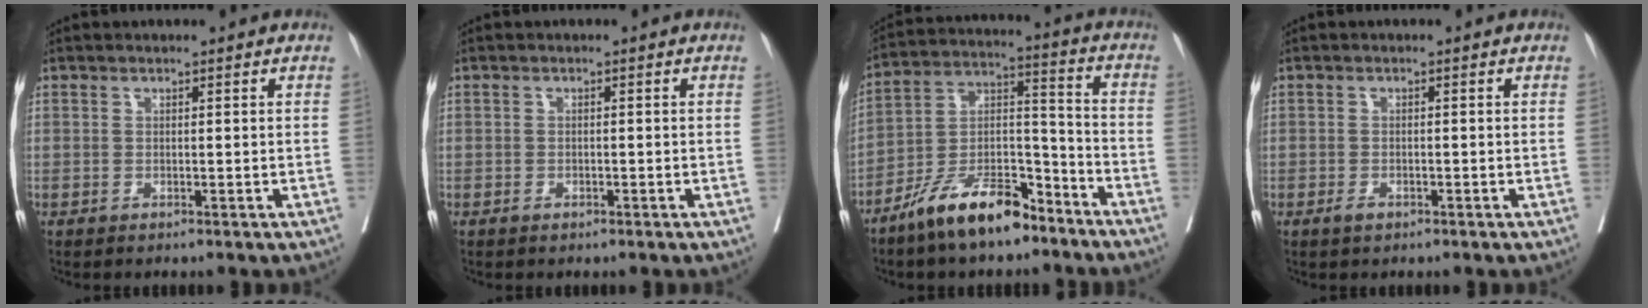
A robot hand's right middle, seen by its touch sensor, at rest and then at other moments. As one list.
[{"total": 0.6, "force": [-0.4, 0.4, 0.2], "torque": [-0.003, 0.002, -0.008]}, {"total": 13.0, "force": [-9.9, 4.0, 7.4], "torque": [-0.135, 0.013, -0.183]}, {"total": 1.3, "force": [-0.9, 0.7, 0.7], "torque": [-0.011, 0.002, -0.011]}]